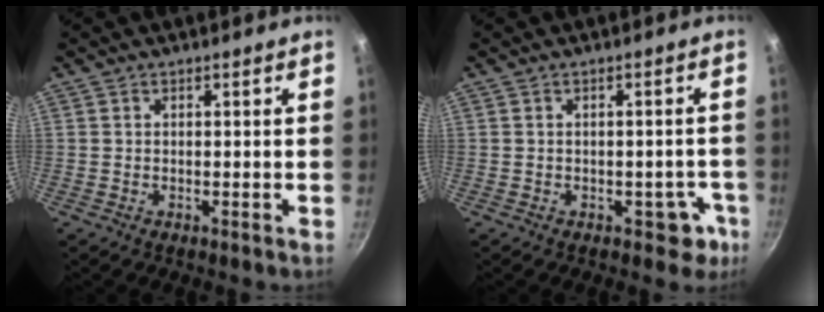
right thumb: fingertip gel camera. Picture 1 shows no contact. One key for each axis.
{"total": 4.2, "fx": -2.2, "fy": 2.7, "fz": 2.3, "tx": 0.002, "ty": 0.021, "tz": -0.022}